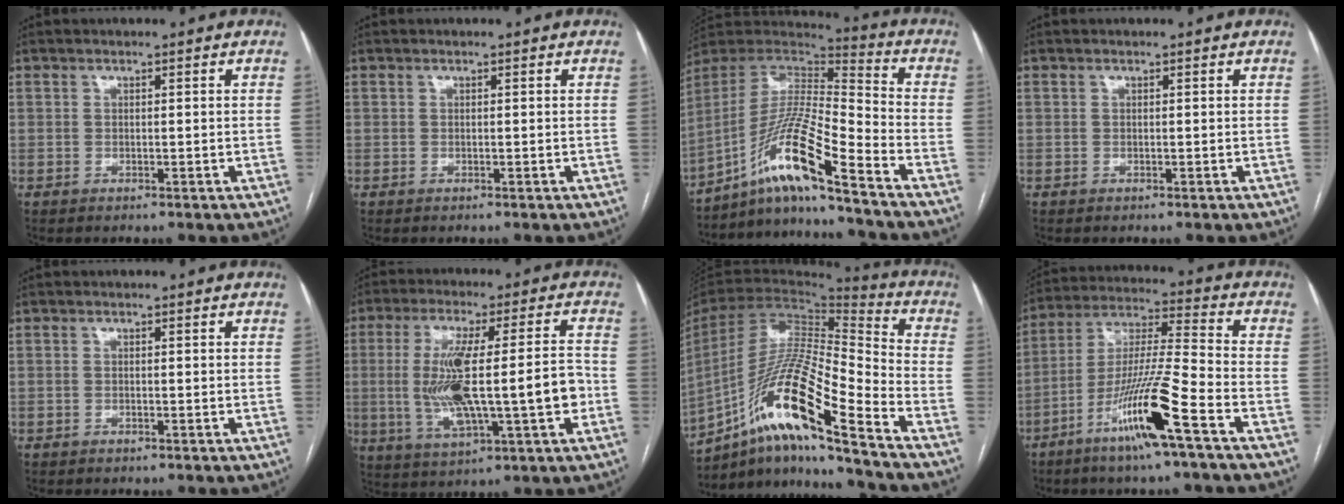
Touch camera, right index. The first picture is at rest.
{"total": 0.0}
{"total": 15.1, "force": [-10.5, -0.8, 10.8], "torque": [-0.213, 0.006, -0.192]}
{"total": 0.0}
{"total": 0.0}
{"total": 15.6, "force": [-1.7, 2.4, 15.3], "torque": [-0.282, 0.013, -0.019]}
{"total": 19.7, "force": [-12.4, 0.3, 15.4], "torque": [-0.315, -0.015, -0.229]}
{"total": 14.5, "force": [-7.6, -0.6, 12.4], "torque": [-0.246, -0.016, -0.144]}